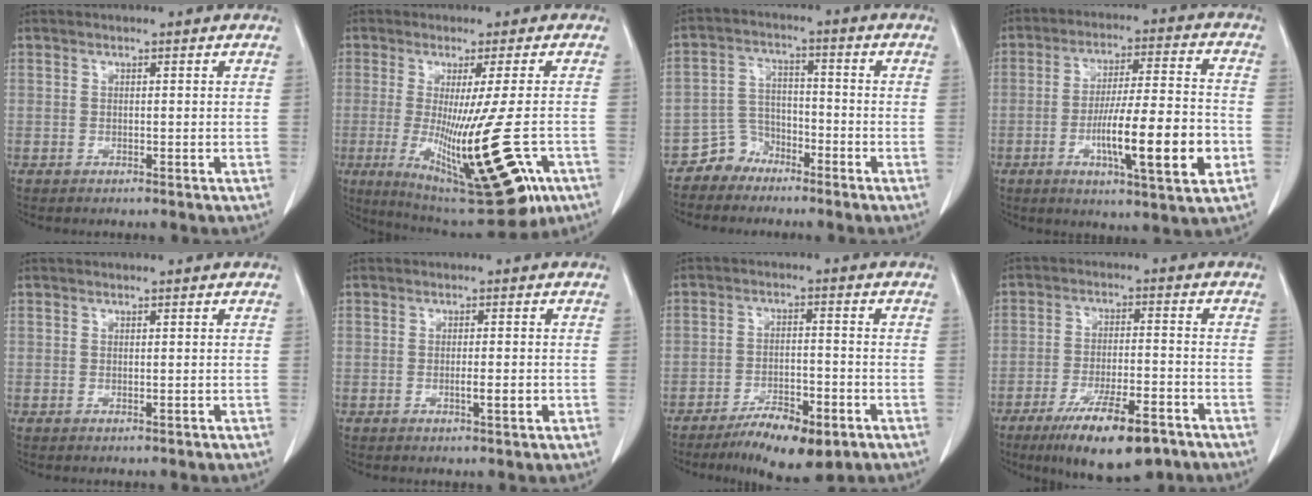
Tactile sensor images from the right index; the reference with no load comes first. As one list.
[{"total": 20.4, "force": [-6.7, 2.2, 19.2], "torque": [-0.293, -0.064, -0.091]}, {"total": 5.1, "force": [-3.8, 3.3, 0.0], "torque": [0.009, 0.013, -0.073]}, {"total": 15.3, "force": [-4.5, 1.5, 14.5], "torque": [-0.242, -0.006, -0.071]}, {"total": 0.0}, {"total": 2.6, "force": [-0.6, 0.3, 2.5], "torque": [-0.044, -0.004, -0.008]}, {"total": 8.0, "force": [-5.2, 2.9, 5.2], "torque": [-0.080, -0.003, -0.078]}, {"total": 13.0, "force": [-8.5, 3.2, 9.3], "torque": [-0.156, -0.020, -0.134]}]